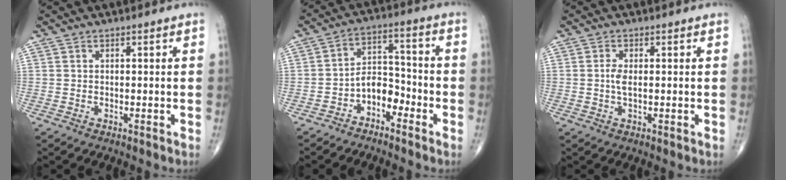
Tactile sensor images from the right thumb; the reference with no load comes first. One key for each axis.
{"total": 6.4, "fx": -3.7, "fy": 3.9, "fz": 3.4, "tx": -0.032, "ty": 0.048, "tz": -0.075}
{"total": 2.2, "fx": 0.1, "fy": 0.7, "fz": 2.1, "tx": -0.046, "ty": -0.005, "tz": -0.002}